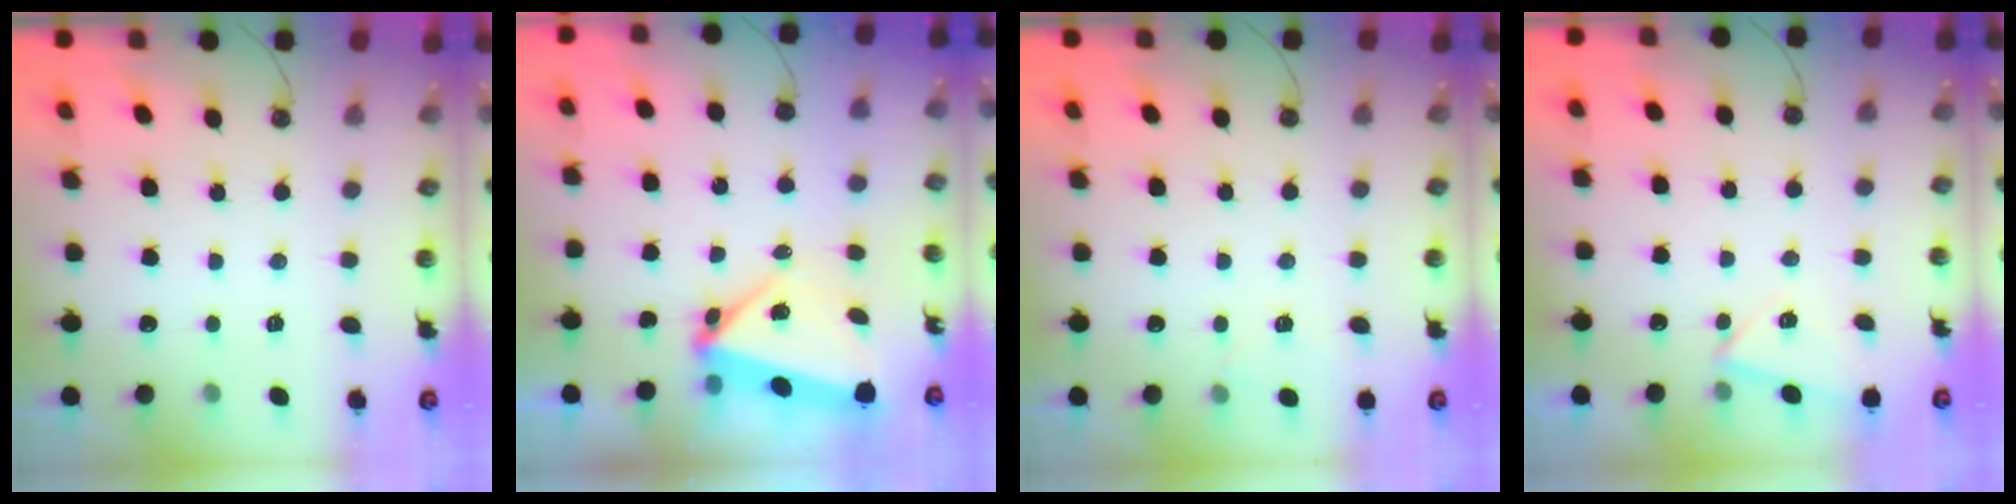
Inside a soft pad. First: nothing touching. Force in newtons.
{"total": 5.4, "press": 4.9, "slide": 2.1}
{"total": 4.7, "press": 2.5, "slide": 4.0}
{"total": 3.3, "press": 2.9, "slide": 1.6}